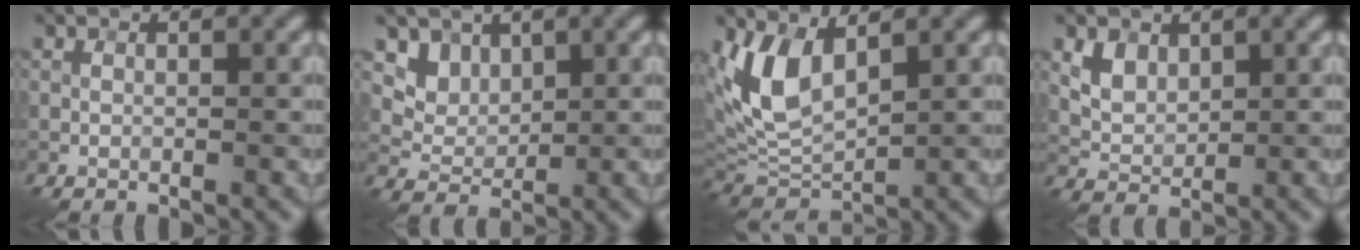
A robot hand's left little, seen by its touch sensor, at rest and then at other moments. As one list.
[{"total": 3.6, "force": [2.5, 2.3, 1.4], "torque": [-0.042, -0.027, 0.075]}, {"total": 5.6, "force": [2.1, 2.6, 4.5], "torque": [-0.111, -0.011, 0.047]}, {"total": 2.1, "force": [1.2, 1.3, 1.2], "torque": [-0.031, -0.007, 0.030]}]